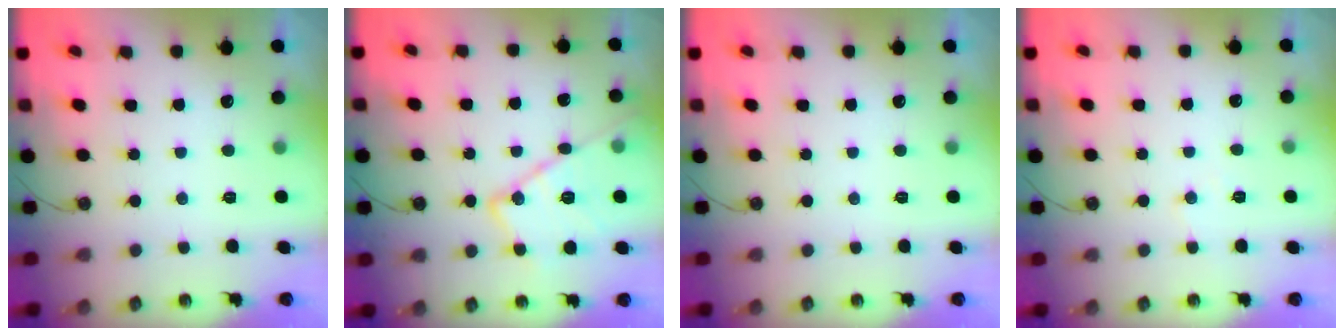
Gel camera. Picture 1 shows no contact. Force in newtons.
{"total": 18.5, "press": 18.4, "slide": 1.7}
{"total": 0.0}
{"total": 4.7, "press": 4.7, "slide": 0.8}